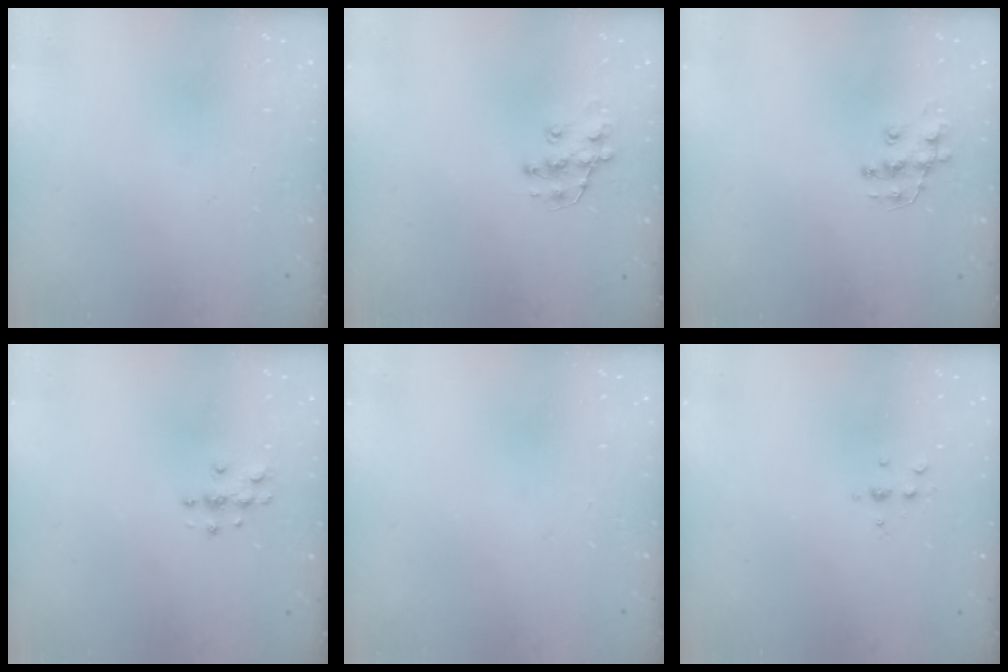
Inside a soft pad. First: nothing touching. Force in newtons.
{"total": 10.2, "press": 10.2, "slide": 0.8}
{"total": 9.8, "press": 9.7, "slide": 0.5}
{"total": 3.9, "press": 3.8, "slide": 0.4}
{"total": 0.0}
{"total": 5.3, "press": 5.2, "slide": 1.0}